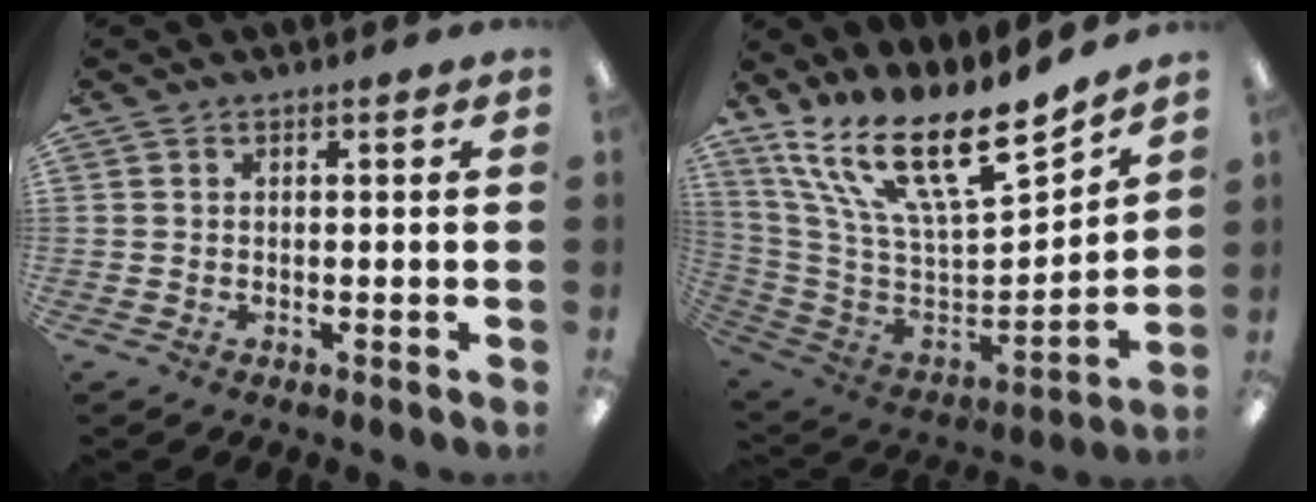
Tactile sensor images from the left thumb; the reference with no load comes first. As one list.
[{"total": 21.1, "force": [14.4, 7.0, 13.8], "torque": [-0.243, -0.105, 0.250]}]